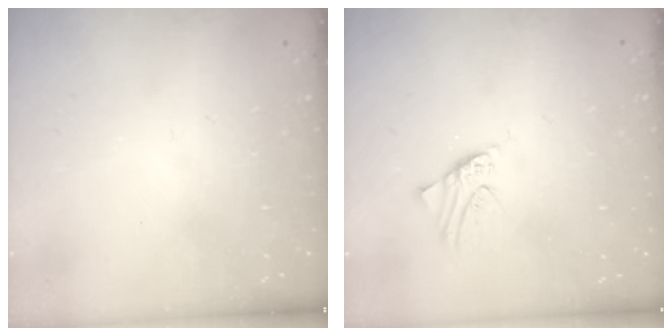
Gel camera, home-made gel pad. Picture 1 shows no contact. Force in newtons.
{"total": 0.8, "press": 0.8, "slide": 0.1}